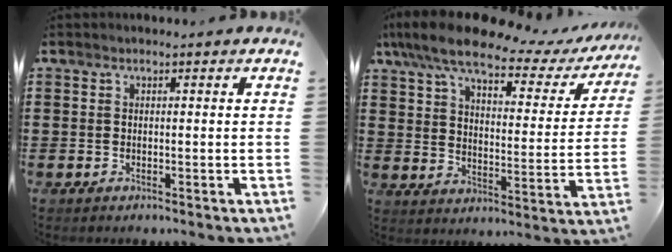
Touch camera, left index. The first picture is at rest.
{"total": 9.5, "force": [7.3, 2.1, 5.6], "torque": [-0.130, -0.033, 0.121]}